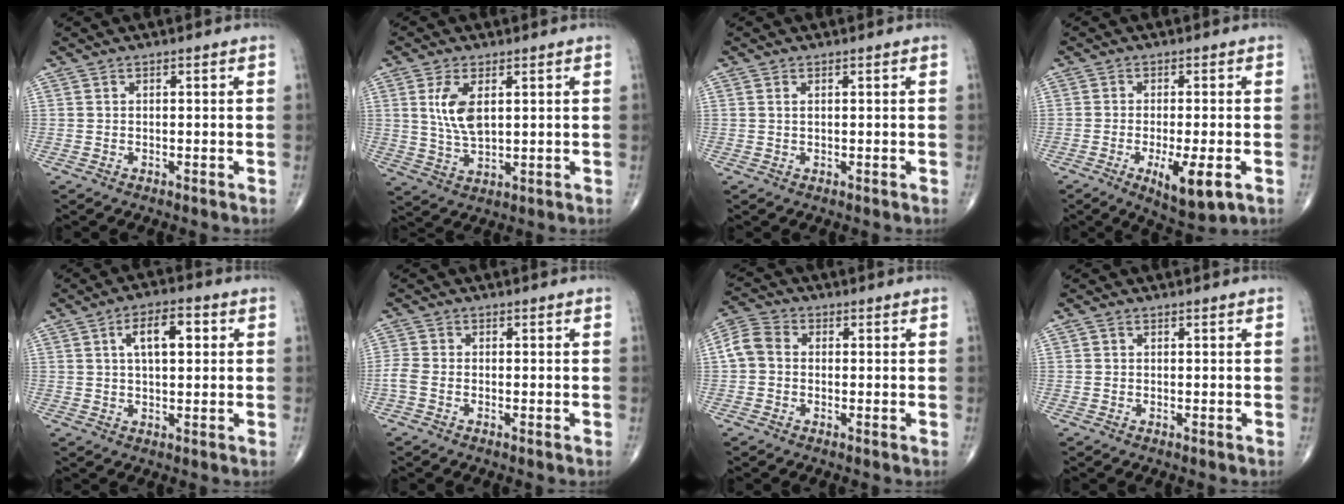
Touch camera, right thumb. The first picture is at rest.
{"total": 7.1, "force": [2.0, 3.4, 6.0], "torque": [-0.118, -0.011, 0.048]}
{"total": 0.6, "force": [0.3, 0.3, 0.5], "torque": [-0.014, 0.005, 0.007]}
{"total": 8.5, "force": [-3.1, 2.4, 7.6], "torque": [-0.123, -0.016, -0.043]}
{"total": 7.7, "force": [2.1, 3.5, 6.5], "torque": [-0.095, 0.008, 0.031]}
{"total": 2.5, "force": [-0.9, 1.2, 1.9], "torque": [-0.055, 0.002, -0.029]}
{"total": 5.4, "force": [-0.1, 4.4, 3.2], "torque": [-0.060, 0.018, -0.012]}
{"total": 0.5, "force": [0.2, 0.3, 0.4], "torque": [-0.010, 0.004, 0.003]}